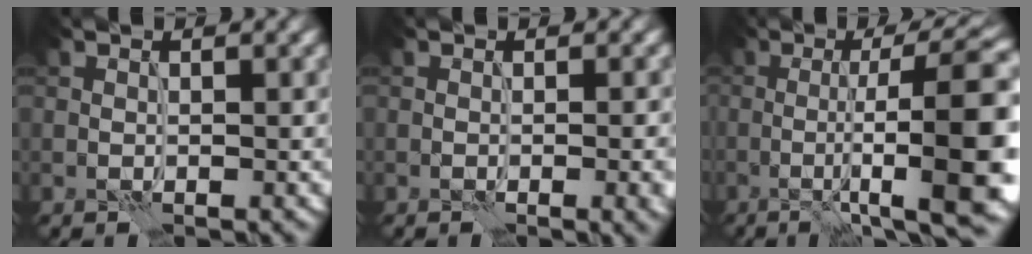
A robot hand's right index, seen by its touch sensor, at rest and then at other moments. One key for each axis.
{"total": 2.6, "fx": -0.4, "fy": 1.0, "fz": 2.3, "tx": -0.009, "ty": 0.006, "tz": -0.002}
{"total": 14.2, "fx": -1.5, "fy": 3.9, "fz": 13.5, "tx": -0.148, "ty": 0.020, "tz": -0.019}